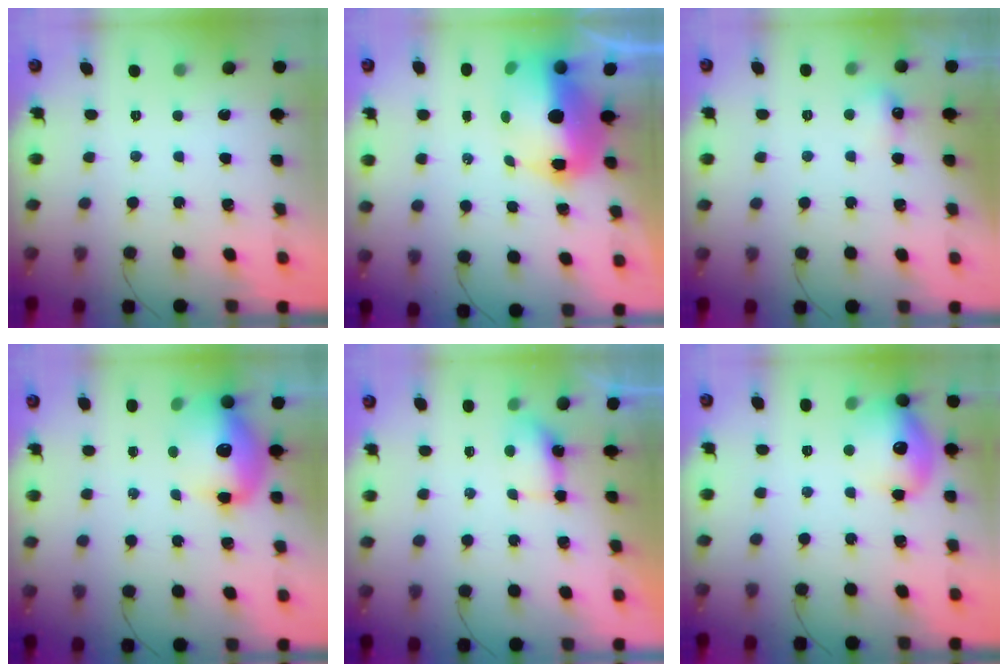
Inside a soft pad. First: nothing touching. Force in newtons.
{"total": 13.4, "press": 13.1, "slide": 2.7}
{"total": 5.2, "press": 5.1, "slide": 0.9}
{"total": 13.6, "press": 13.3, "slide": 3.0}
{"total": 4.9, "press": 4.8, "slide": 0.7}
{"total": 14.6, "press": 14.5, "slide": 1.3}